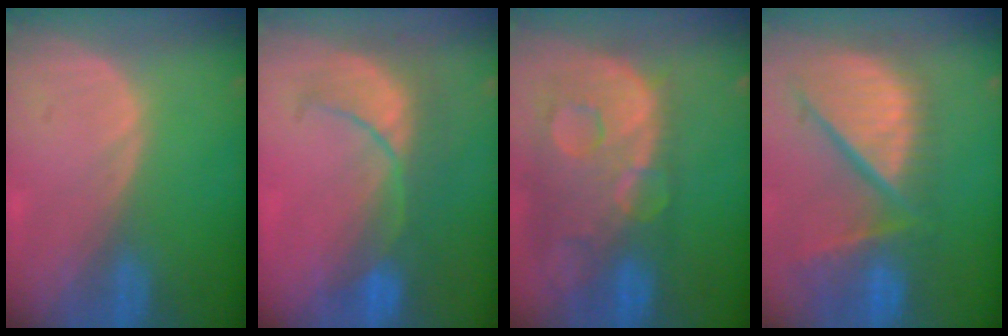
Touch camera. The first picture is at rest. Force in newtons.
{"total": 7.9, "press": 7.7, "slide": 1.5}
{"total": 13.7, "press": 11.1, "slide": 8.0}
{"total": 13.1, "press": 10.9, "slide": 7.3}